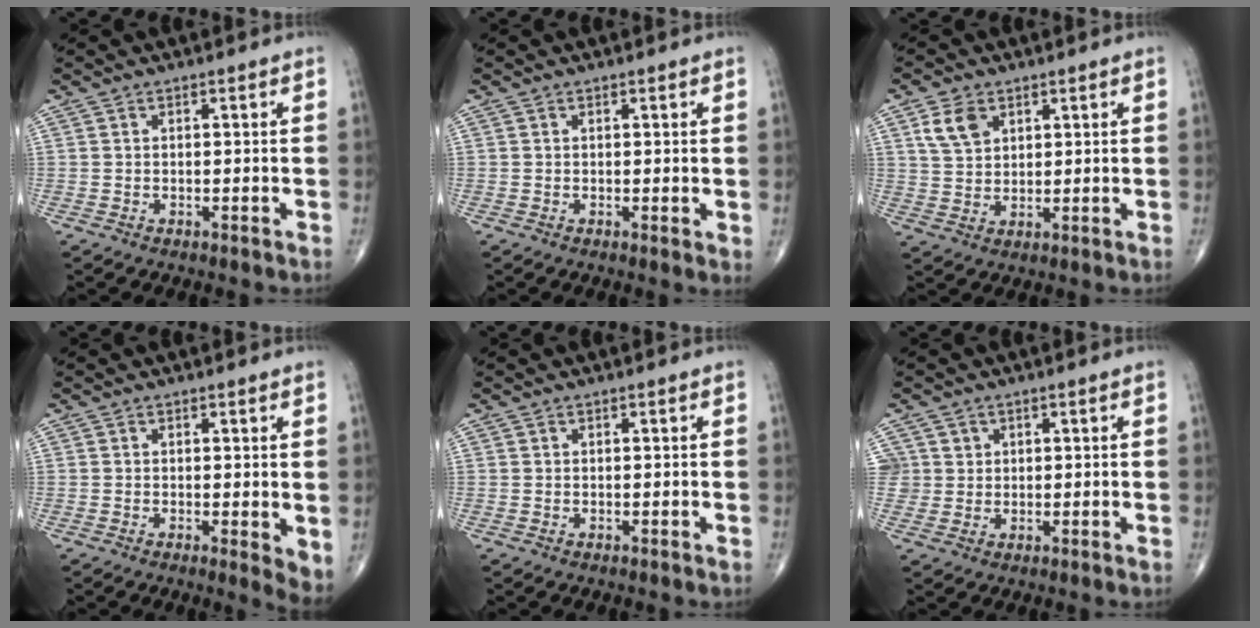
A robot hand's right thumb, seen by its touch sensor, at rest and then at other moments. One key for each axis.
{"total": 1.1, "fx": 0.3, "fy": 0.4, "fz": 1.0, "tx": -0.016, "ty": -0.005, "tz": 0.002}
{"total": 6.0, "fx": 2.8, "fy": 4.1, "fz": 3.3, "tx": -0.049, "ty": -0.008, "tz": 0.057}
{"total": 3.7, "fx": 0.2, "fy": 1.2, "fz": 3.5, "tx": -0.049, "ty": -0.013, "tz": 0.001}
{"total": 0.0}
{"total": 3.5, "fx": 1.3, "fy": 3.2, "fz": -0.1, "tx": 0.032, "ty": -0.004, "tz": 0.020}